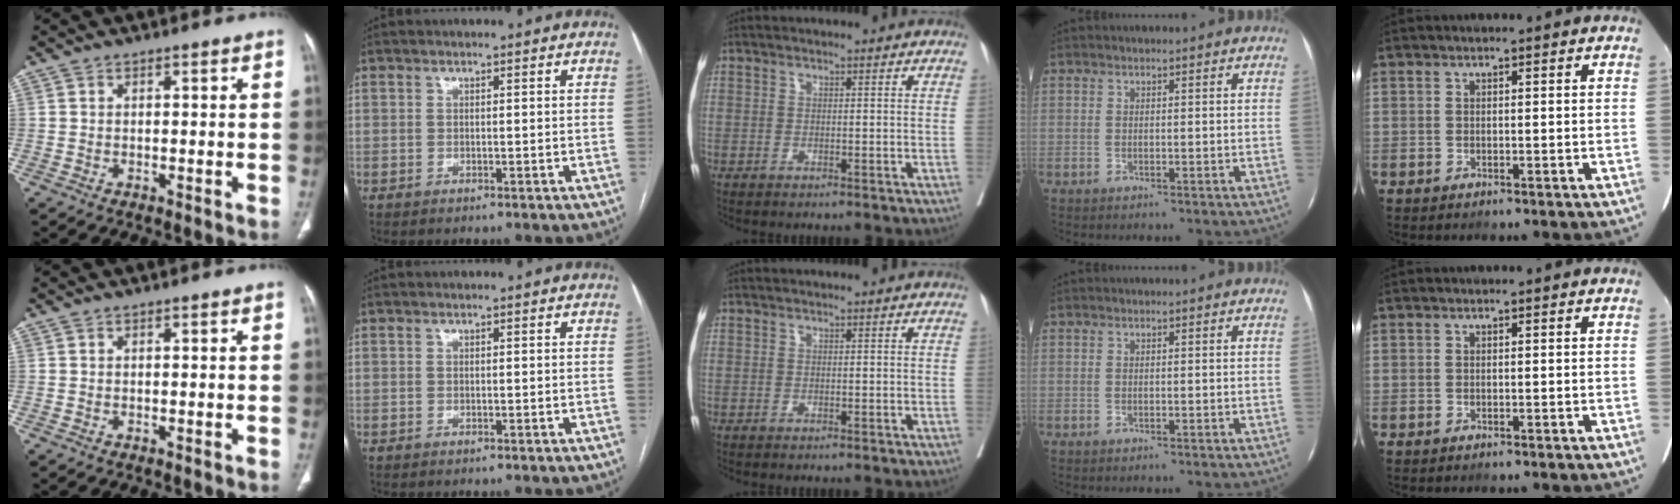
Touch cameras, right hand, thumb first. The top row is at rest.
{}